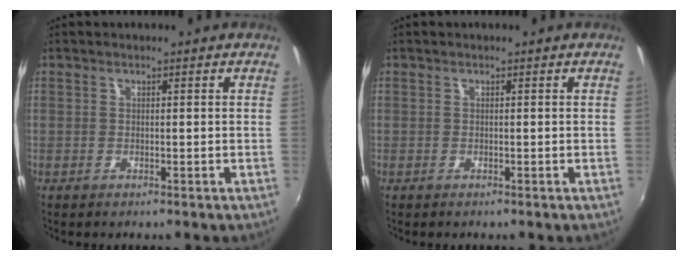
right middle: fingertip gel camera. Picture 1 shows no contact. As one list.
[{"total": 0.0}]